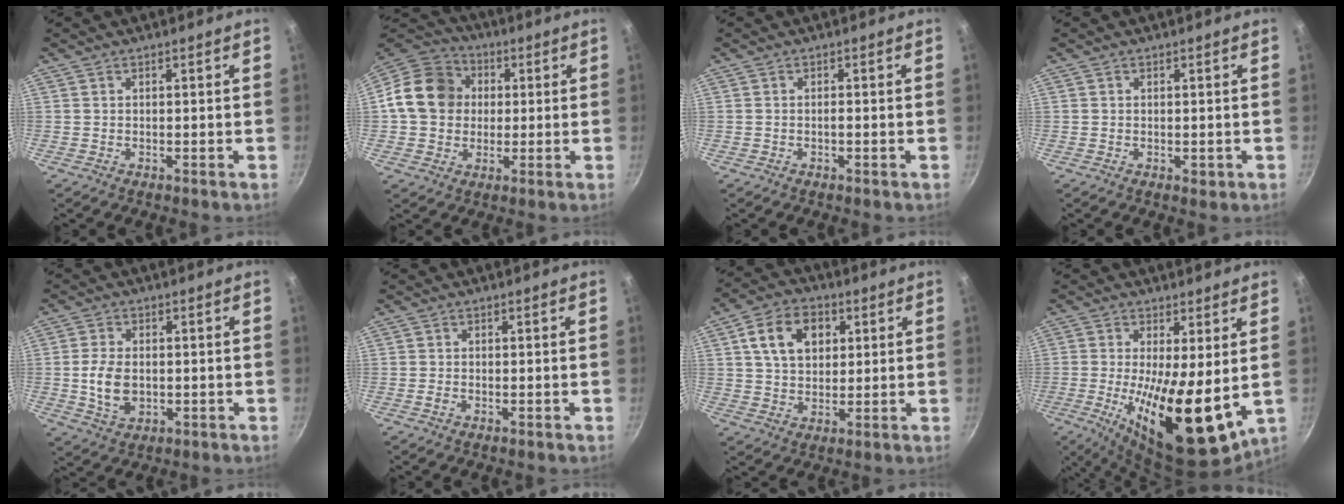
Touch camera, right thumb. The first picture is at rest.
{"total": 14.2, "force": [1.4, 12.3, 7.1], "torque": [-0.101, 0.024, 0.007]}
{"total": 0.6, "force": [-0.3, 0.2, 0.5], "torque": [-0.010, 0.003, -0.007]}
{"total": 1.3, "force": [-0.2, 1.0, 0.8], "torque": [-0.009, -0.001, -0.003]}
{"total": 7.4, "force": [-0.4, 4.9, 5.6], "torque": [-0.104, 0.002, -0.003]}
{"total": 1.0, "force": [-0.4, 0.6, 0.8], "torque": [-0.018, 0.002, -0.010]}
{"total": 10.9, "force": [3.4, 7.9, 6.8], "torque": [-0.096, 0.006, 0.051]}
{"total": 17.7, "force": [-1.0, 6.3, 16.5], "torque": [-0.253, -0.024, -0.007]}